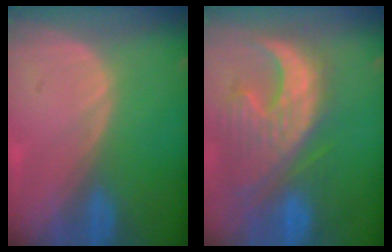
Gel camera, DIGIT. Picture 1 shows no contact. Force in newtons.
{"total": 12.8, "press": 11.2, "slide": 6.3}